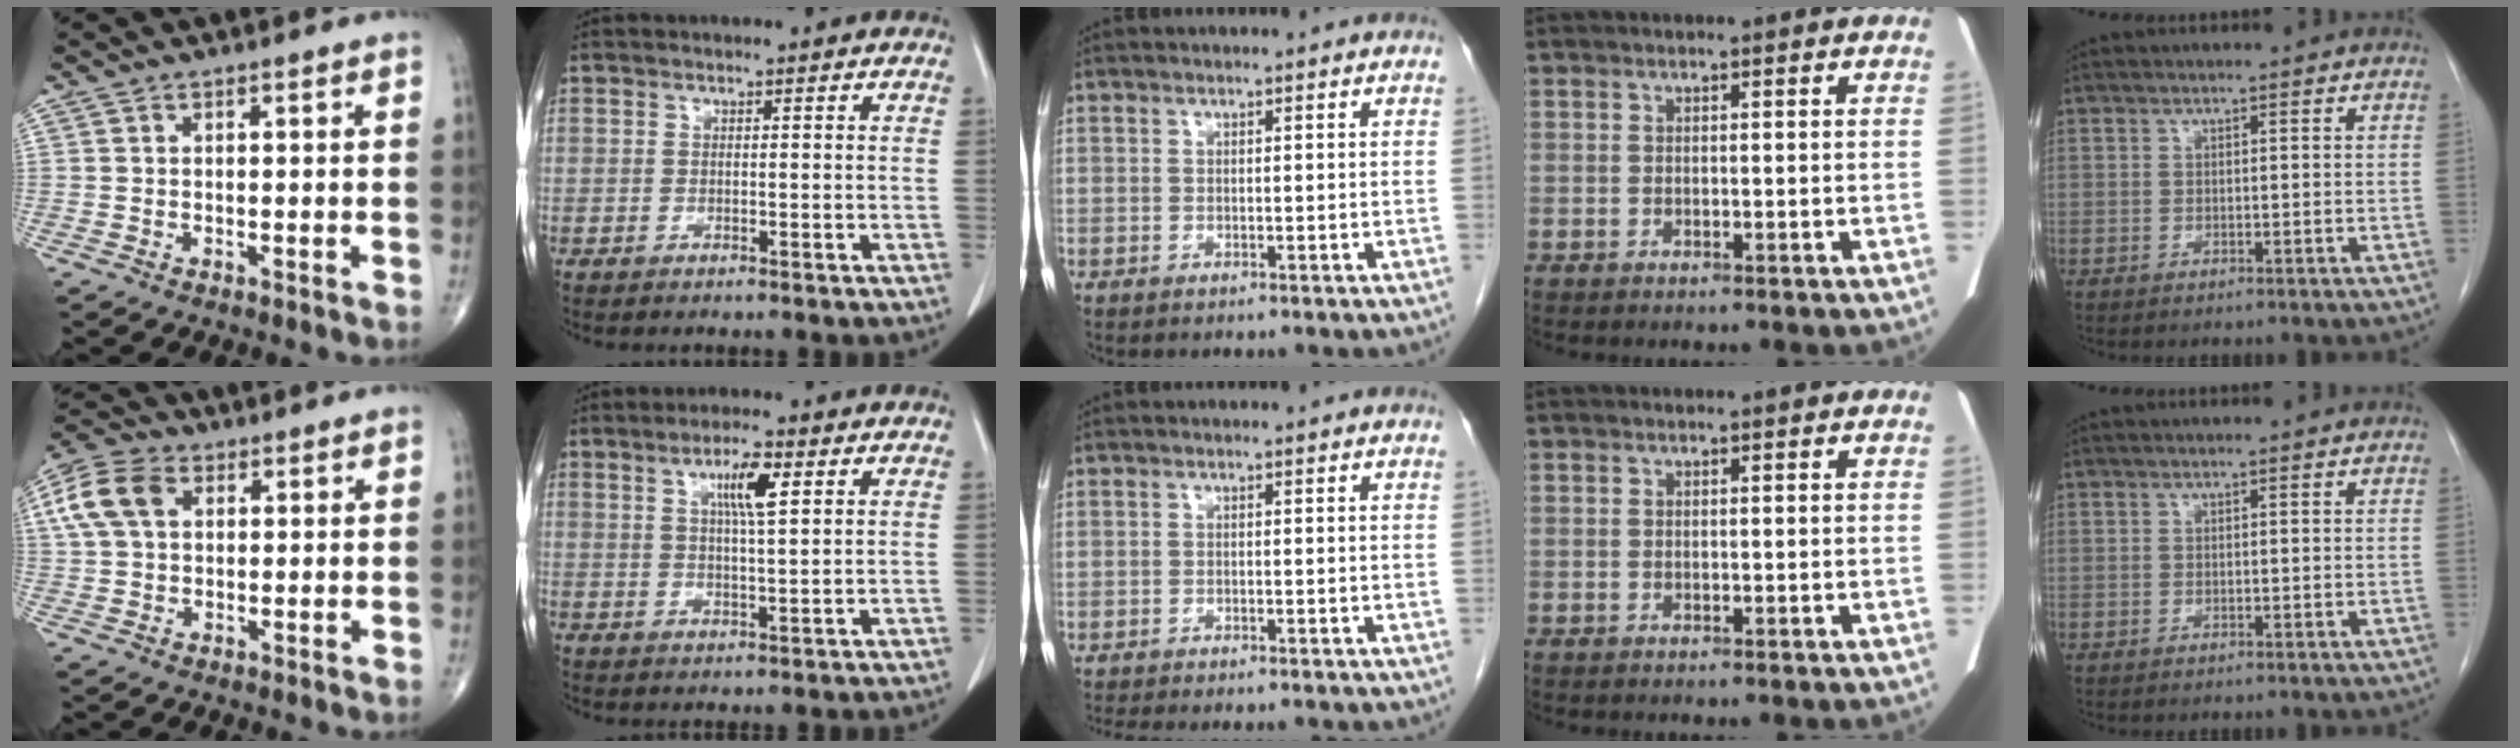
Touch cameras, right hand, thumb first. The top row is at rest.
{"thumb": {"total": 10.4, "force": [3.0, 7.1, 6.9], "torque": [-0.142, 0.018, 0.054]}, "index": {"total": 5.4, "force": [2.2, 0.5, 4.9], "torque": [-0.087, 0.000, 0.038]}, "middle": {"total": 8.2, "force": [-7.4, 1.3, 3.2], "torque": [-0.041, -0.008, -0.101]}}